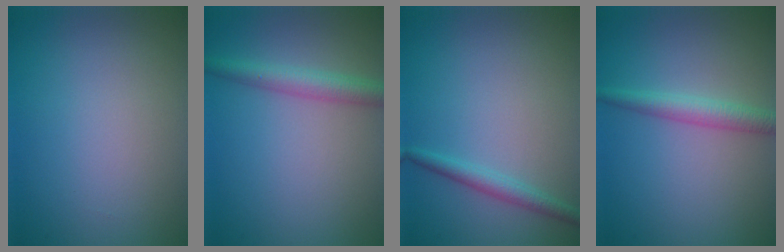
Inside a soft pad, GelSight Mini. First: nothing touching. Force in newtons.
{"total": 3.0, "press": 3.0, "slide": 0.1}
{"total": 1.9, "press": 1.9, "slide": 0.2}
{"total": 2.5, "press": 2.5, "slide": 0.1}